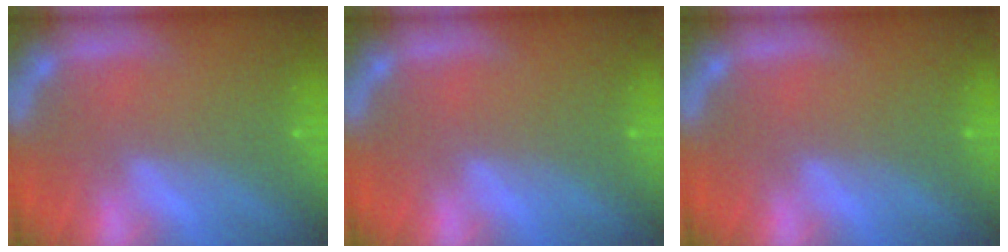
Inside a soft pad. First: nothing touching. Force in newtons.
{"total": 0.0}
{"total": 0.0}